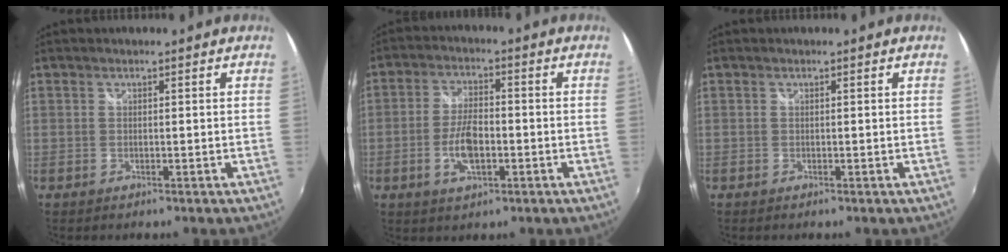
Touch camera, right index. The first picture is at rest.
{"total": 7.3, "force": [-2.2, 3.2, 6.2], "torque": [-0.125, 0.001, -0.039]}
{"total": 0.0}